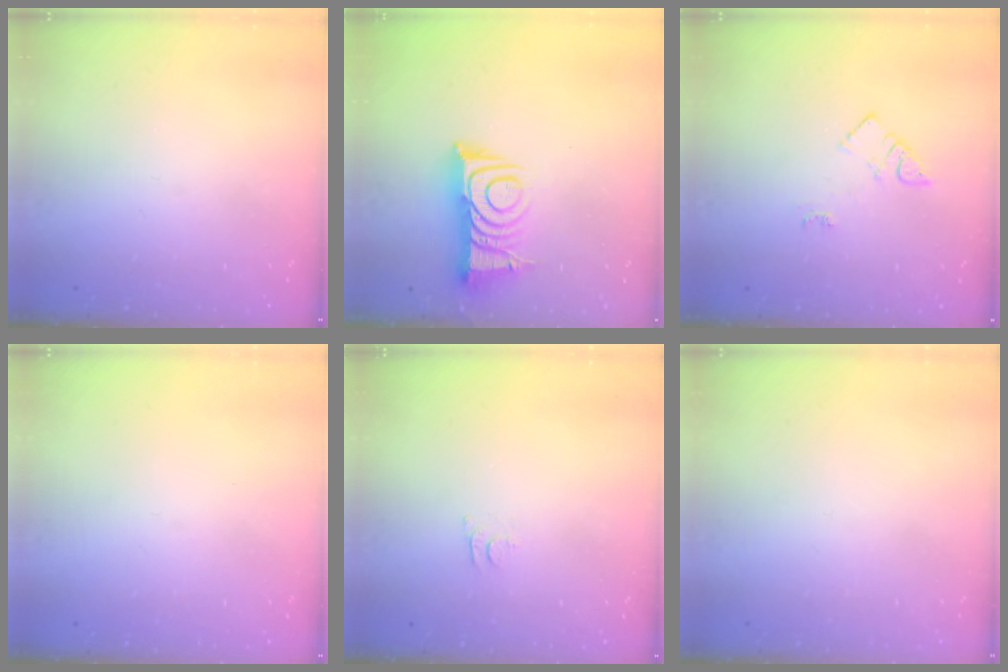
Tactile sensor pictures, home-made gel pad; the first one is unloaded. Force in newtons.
{"total": 11.0, "press": 11.0, "slide": 0.6}
{"total": 4.5, "press": 4.5, "slide": 0.6}
{"total": 0.0}
{"total": 4.4, "press": 4.4, "slide": 0.4}
{"total": 1.5, "press": 1.5, "slide": 0.1}